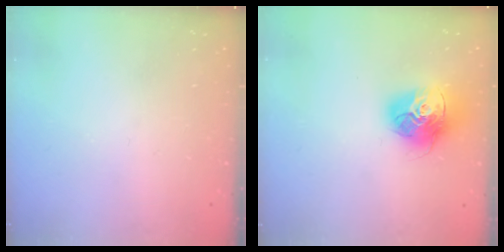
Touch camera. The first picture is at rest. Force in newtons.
{"total": 15.4, "press": 15.3, "slide": 1.5}